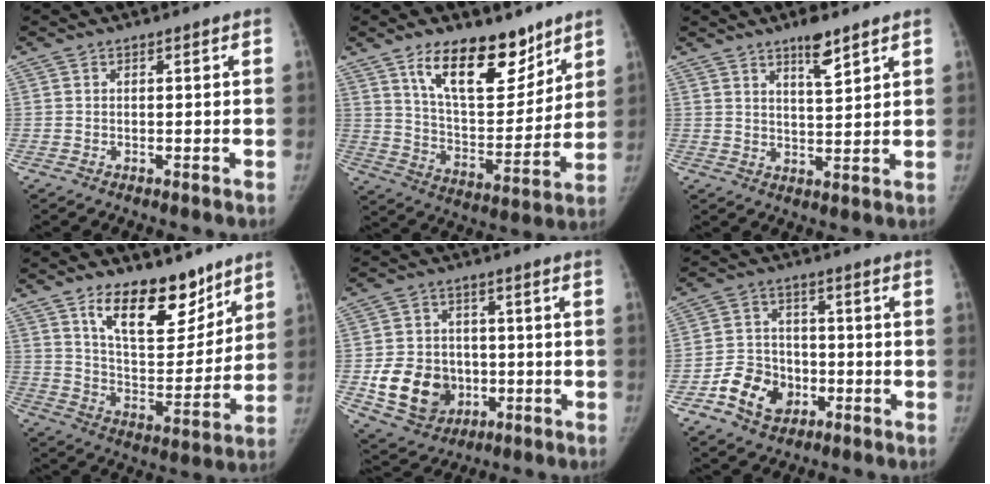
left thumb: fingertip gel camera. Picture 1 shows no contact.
{"total": 17.7, "force": [11.6, 8.1, 10.6], "torque": [-0.120, -0.079, 0.203]}
{"total": 5.6, "force": [4.0, 1.3, 3.8], "torque": [-0.053, -0.030, 0.066]}
{"total": 16.2, "force": [10.8, 7.6, 9.3], "torque": [-0.095, -0.082, 0.187]}
{"total": 13.7, "force": [-2.9, 11.4, 7.1], "torque": [-0.093, 0.010, -0.034]}
{"total": 10.1, "force": [-4.2, 8.0, 4.6], "torque": [-0.049, 0.022, -0.072]}